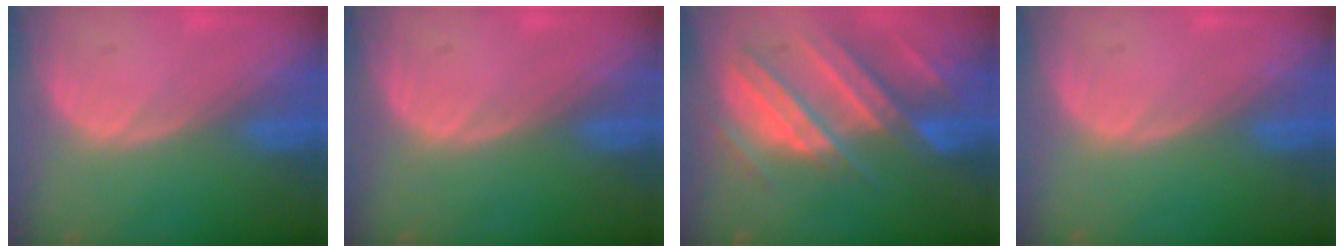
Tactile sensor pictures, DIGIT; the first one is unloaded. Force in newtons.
{"total": 0.0}
{"total": 10.5, "press": 9.3, "slide": 4.8}
{"total": 0.0}